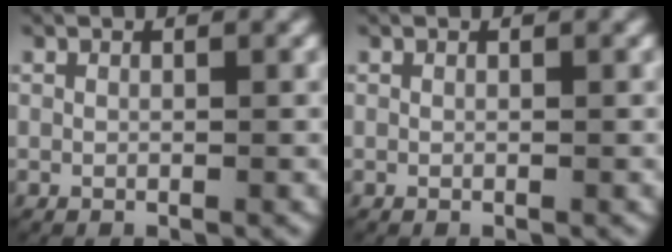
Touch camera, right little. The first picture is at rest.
{"total": 0.0}